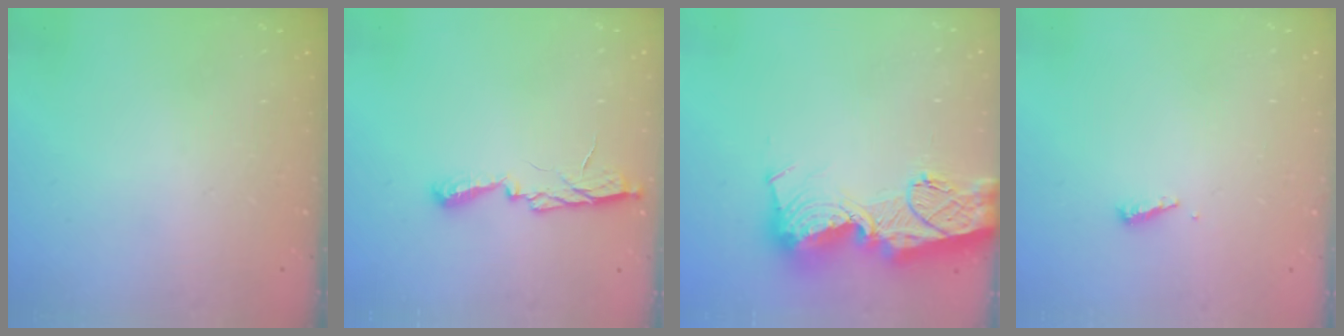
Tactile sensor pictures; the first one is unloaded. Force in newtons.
{"total": 7.0, "press": 7.0, "slide": 0.7}
{"total": 19.6, "press": 19.5, "slide": 1.9}
{"total": 4.0, "press": 4.0, "slide": 0.4}